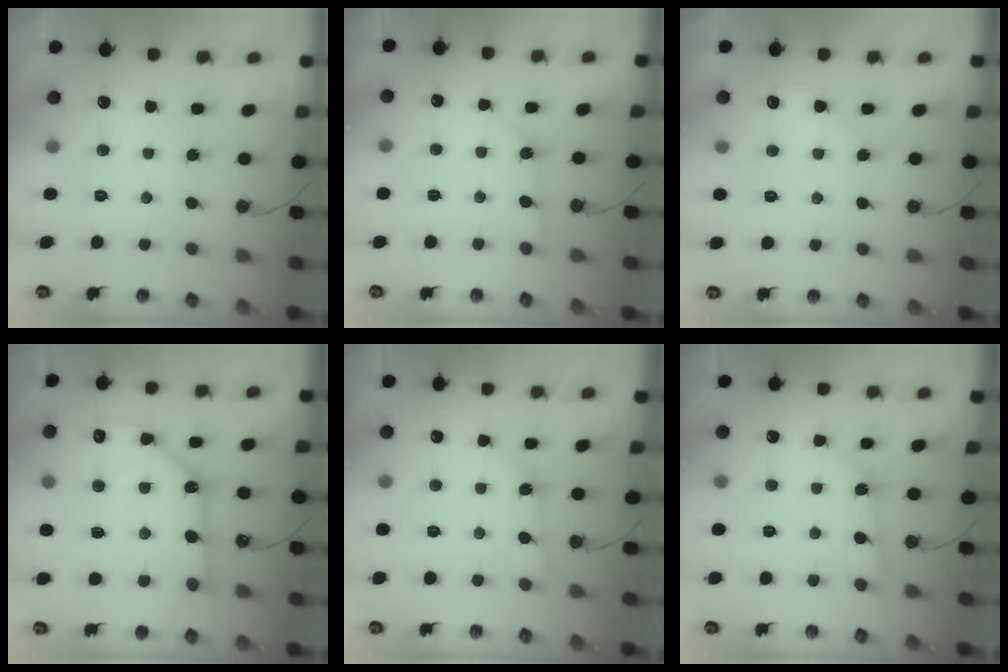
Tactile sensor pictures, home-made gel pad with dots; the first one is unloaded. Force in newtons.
{"total": 3.6, "press": 3.5, "slide": 0.5}
{"total": 3.7, "press": 3.7, "slide": 0.4}
{"total": 14.4, "press": 14.4, "slide": 1.0}
{"total": 2.0, "press": 2.0, "slide": 0.3}
{"total": 2.6, "press": 2.6, "slide": 0.0}